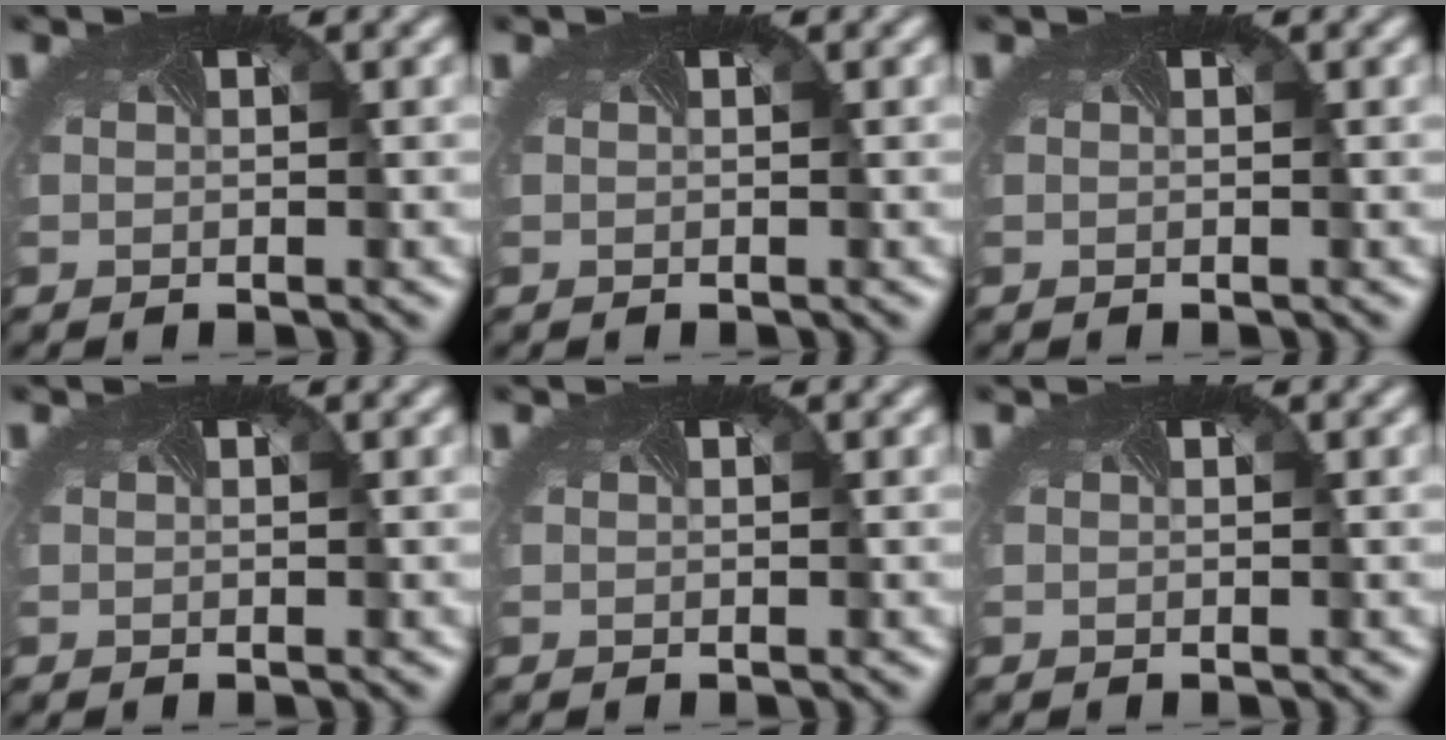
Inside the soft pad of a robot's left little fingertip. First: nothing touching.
{"total": 0.0}
{"total": 0.0}
{"total": 0.0}
{"total": 0.0}
{"total": 0.0}